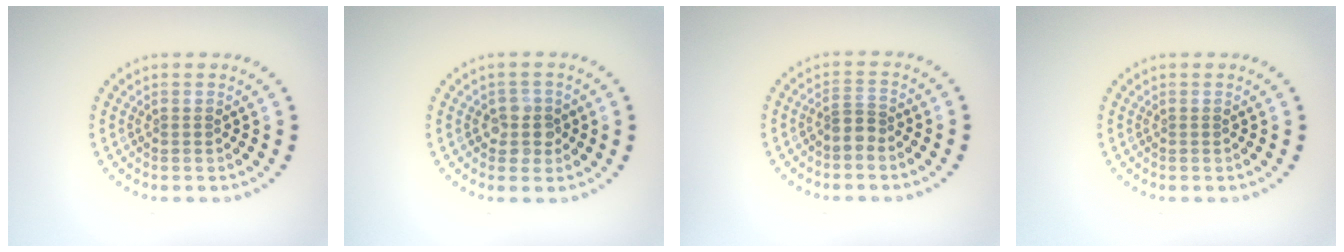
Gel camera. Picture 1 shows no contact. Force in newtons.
{"total": 2.3, "press": 2.1, "slide": 1.0}
{"total": 1.6, "press": 1.1, "slide": 1.1}
{"total": 0.0}